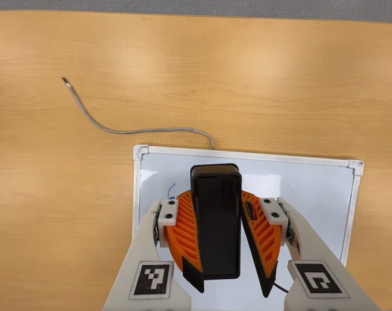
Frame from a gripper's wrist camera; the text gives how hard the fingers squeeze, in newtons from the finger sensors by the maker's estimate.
{"total": 9.9, "left": 9.8, "right": 10.0}